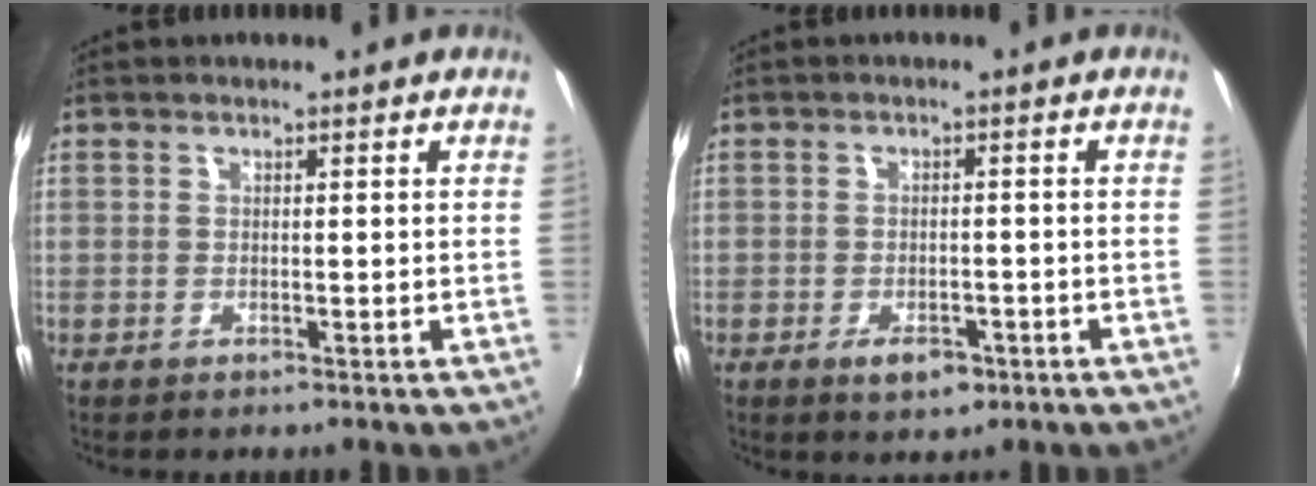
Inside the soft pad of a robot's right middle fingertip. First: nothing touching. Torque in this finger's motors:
{"motor_torque": [1.07, -0.42, 0.21, 0.14]}